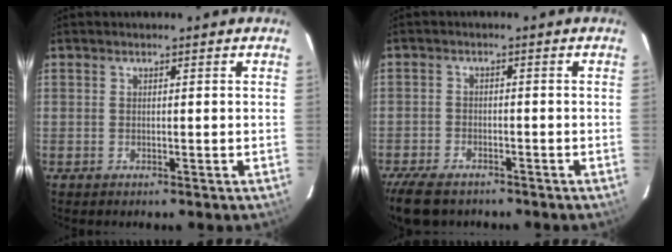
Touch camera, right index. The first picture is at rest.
{"total": 8.0, "force": [-6.2, 3.8, 3.4], "torque": [-0.096, -0.008, -0.111]}